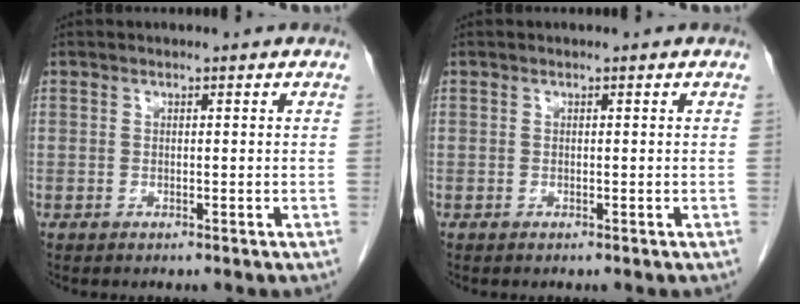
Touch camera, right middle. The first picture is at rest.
{"total": 0.0}